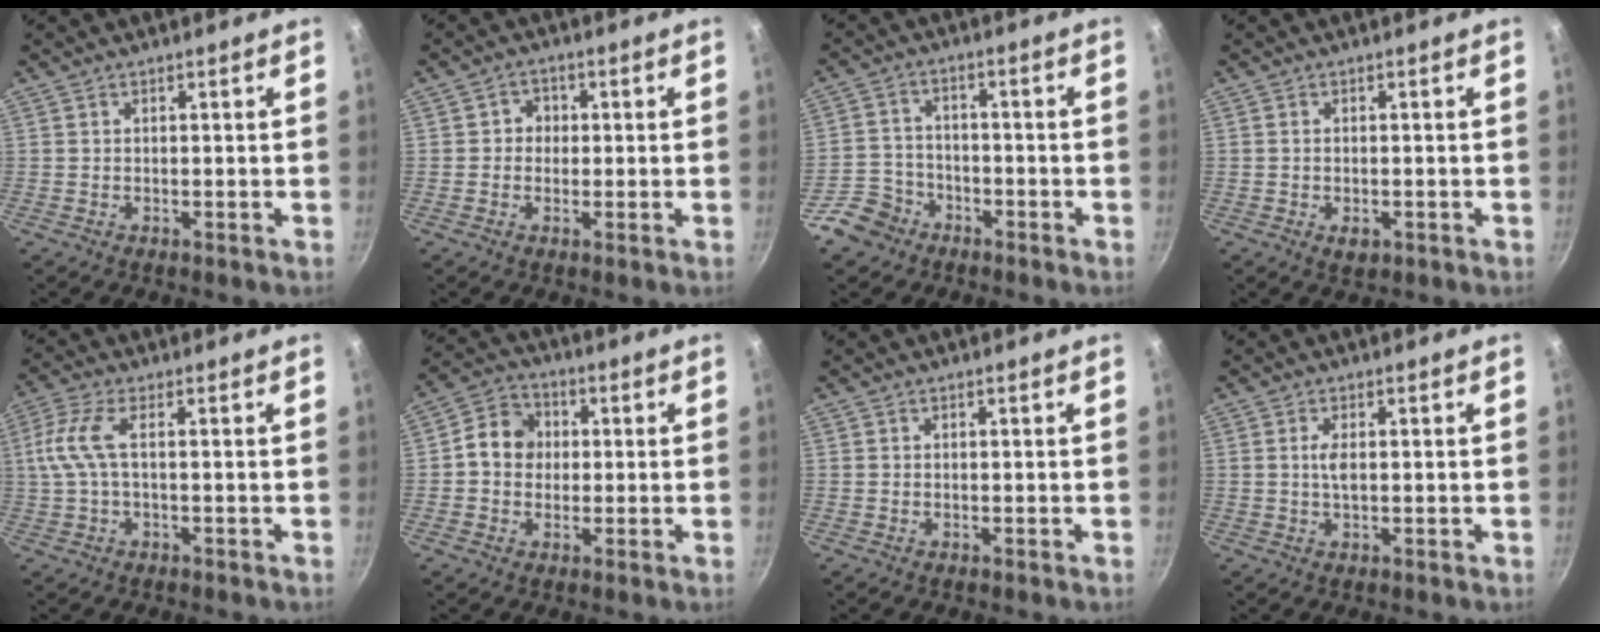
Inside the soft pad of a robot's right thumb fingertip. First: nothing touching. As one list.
[{"total": 2.9, "force": [0.0, 2.8, 1.0], "torque": [0.009, 0.005, -0.005]}, {"total": 7.1, "force": [-4.4, 5.3, 1.8], "torque": [-0.019, 0.041, -0.085]}, {"total": 2.4, "force": [-0.9, 1.4, 1.7], "torque": [-0.029, -0.003, -0.012]}, {"total": 6.7, "force": [0.0, 2.3, 6.3], "torque": [-0.151, 0.013, -0.001]}, {"total": 8.1, "force": [0.5, 6.9, 4.1], "torque": [-0.039, 0.016, -0.011]}, {"total": 0.0}, {"total": 2.7, "force": [0.2, 1.0, 2.5], "torque": [-0.052, 0.001, 0.003]}]